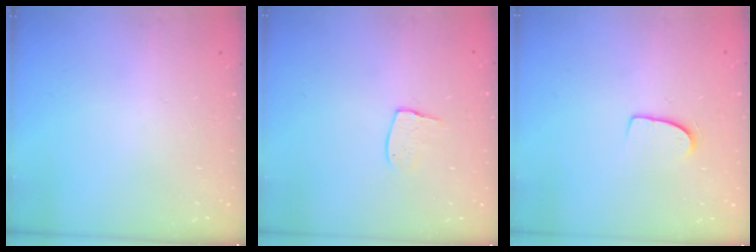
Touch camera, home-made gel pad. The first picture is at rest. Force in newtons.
{"total": 7.5, "press": 7.5, "slide": 0.4}
{"total": 7.1, "press": 7.1, "slide": 0.5}